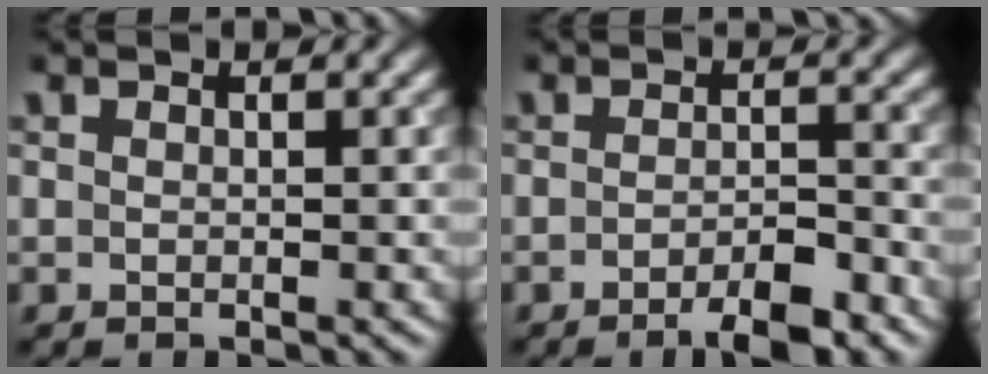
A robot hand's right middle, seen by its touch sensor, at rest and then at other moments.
{"total": 3.9, "force": [-2.5, 0.9, 2.8], "torque": [-0.045, 0.000, -0.040]}